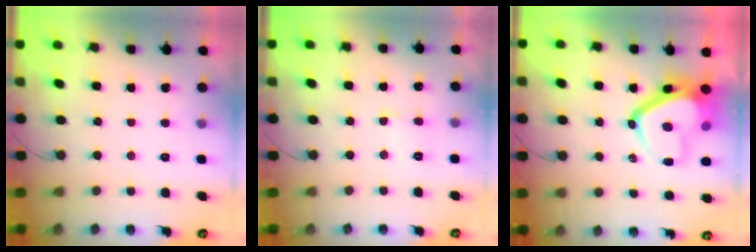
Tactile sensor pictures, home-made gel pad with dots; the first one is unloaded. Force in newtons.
{"total": 3.0, "press": 3.0, "slide": 0.3}
{"total": 12.6, "press": 12.6, "slide": 1.1}